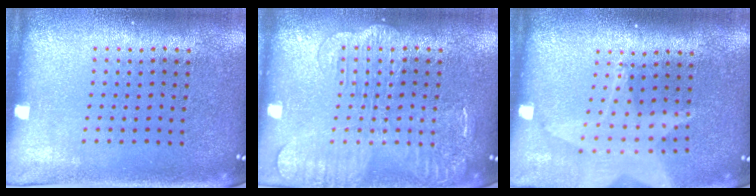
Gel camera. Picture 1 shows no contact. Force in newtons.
{"total": 3.5, "press": 3.4, "slide": 0.5}
{"total": 1.7, "press": 1.5, "slide": 0.7}